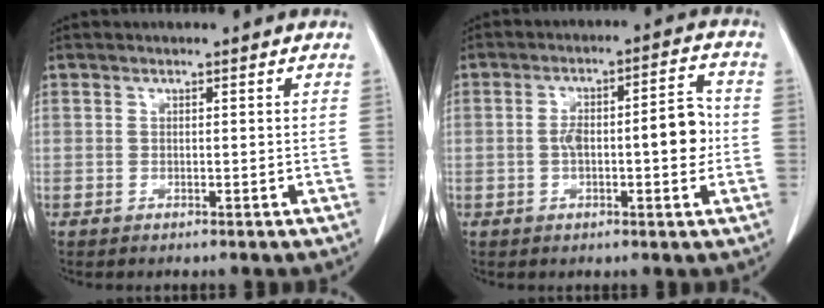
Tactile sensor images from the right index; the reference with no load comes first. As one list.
[{"total": 9.3, "force": [-0.7, 2.5, 8.9], "torque": [-0.141, 0.026, -0.009]}]